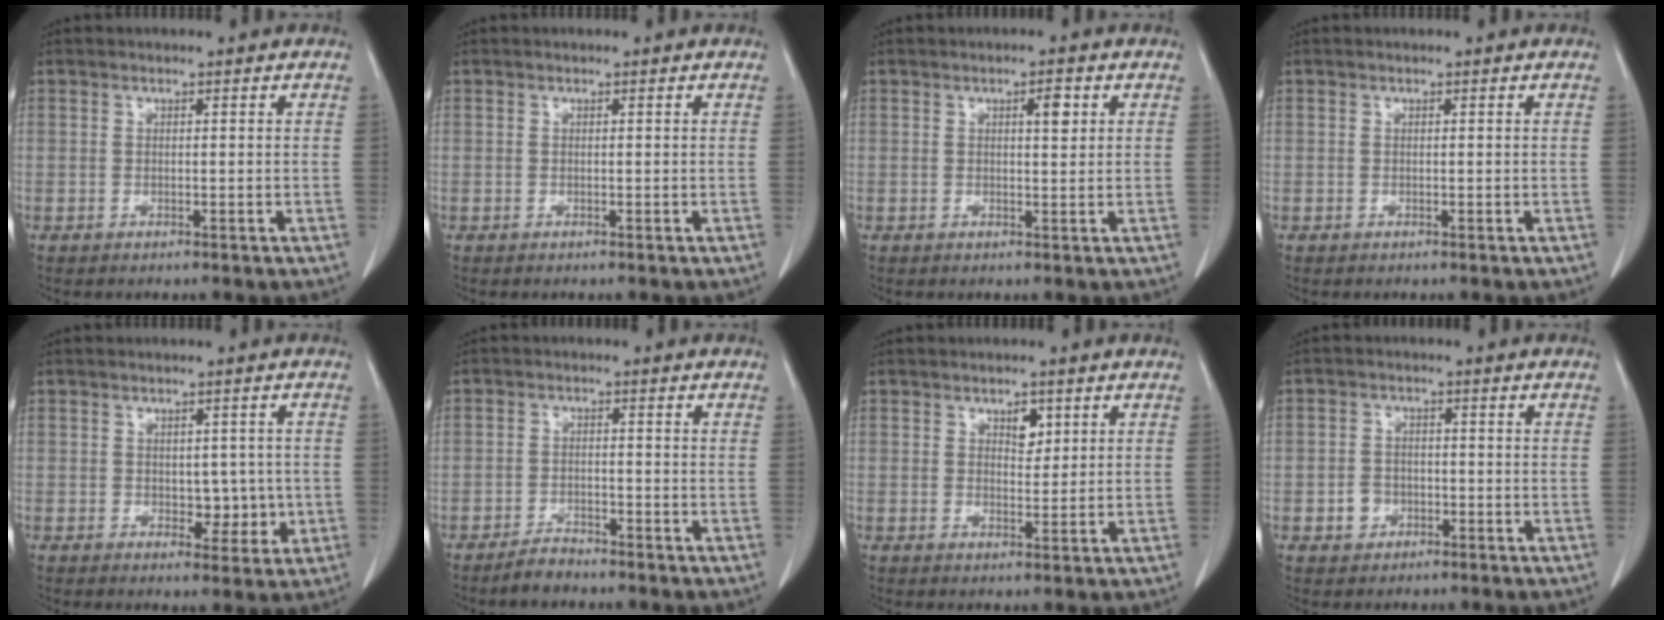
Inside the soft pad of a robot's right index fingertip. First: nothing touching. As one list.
[{"total": 0.0}, {"total": 2.5, "force": [1.0, 0.6, 2.2], "torque": [-0.036, -0.002, 0.015]}, {"total": 0.0}, {"total": 4.4, "force": [-0.3, 2.8, 3.3], "torque": [-0.032, 0.003, 0.005]}, {"total": 2.7, "force": [-2.5, 0.8, 0.7], "torque": [-0.014, 0.000, -0.044]}, {"total": 2.7, "force": [1.4, 1.5, 1.8], "torque": [-0.023, -0.002, 0.023]}, {"total": 3.0, "force": [-1.0, 2.6, 1.0], "torque": [-0.013, 0.008, -0.011]}]